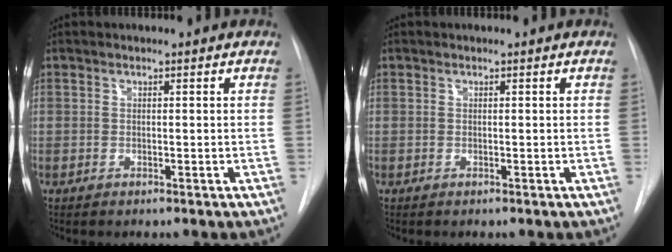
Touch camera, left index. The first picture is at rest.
{"total": 0.0}